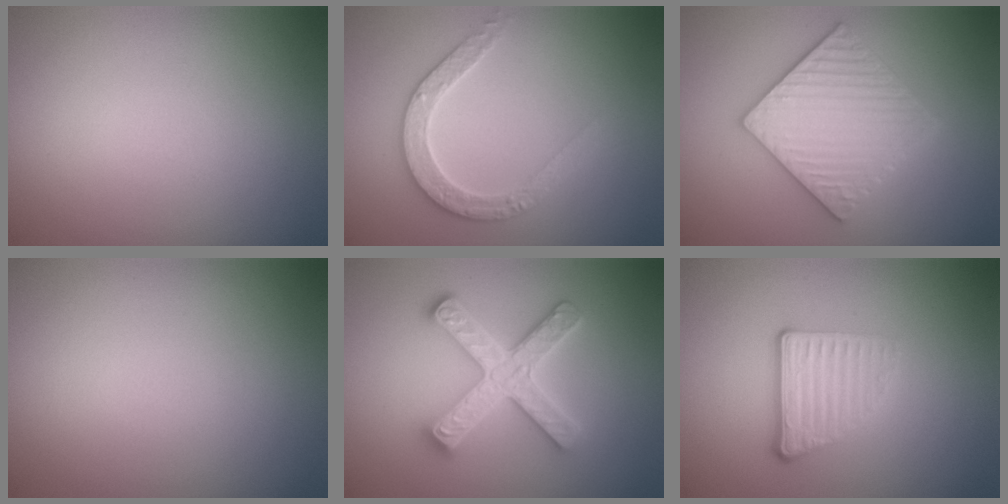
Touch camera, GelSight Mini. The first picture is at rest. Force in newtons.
{"total": 2.9, "press": 2.9, "slide": 0.5}
{"total": 5.9, "press": 5.8, "slide": 1.1}
{"total": 0.0}
{"total": 4.7, "press": 4.6, "slide": 0.7}
{"total": 3.7, "press": 2.4, "slide": 2.9}